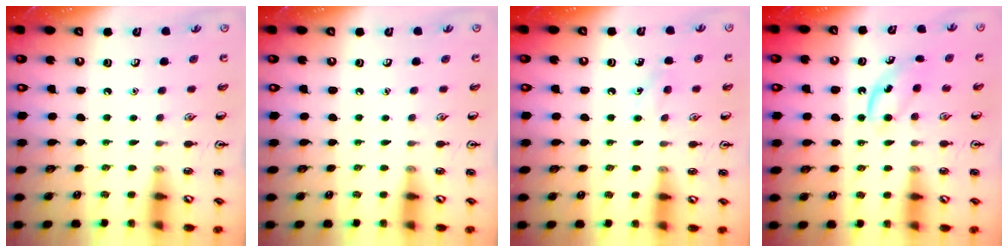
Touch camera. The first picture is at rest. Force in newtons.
{"total": 0.0}
{"total": 6.0, "press": 5.7, "slide": 2.0}
{"total": 4.8, "press": 4.6, "slide": 1.6}